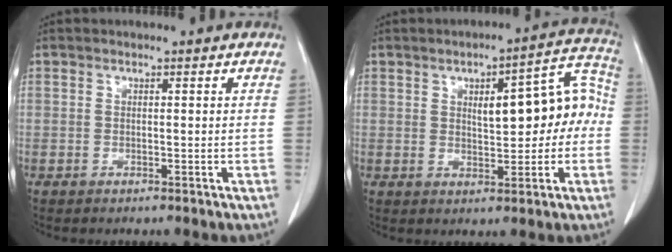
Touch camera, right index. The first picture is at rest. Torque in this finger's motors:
{"motor_torque": [0.50, 0.24, 0.19, 0.08]}